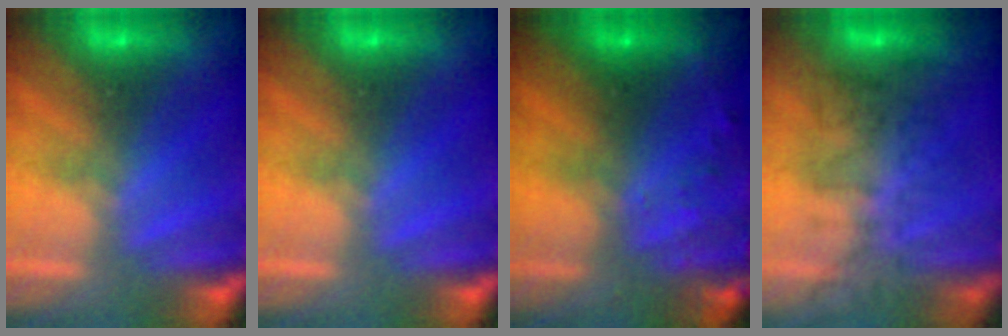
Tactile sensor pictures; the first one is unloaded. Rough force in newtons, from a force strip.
{"total": 0.0}
{"total": 8.7}
{"total": 4.9}